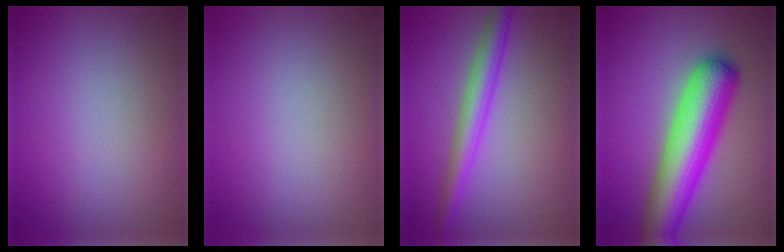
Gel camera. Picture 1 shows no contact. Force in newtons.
{"total": 0.0}
{"total": 3.9, "press": 3.9, "slide": 0.2}
{"total": 9.6, "press": 9.6, "slide": 0.4}